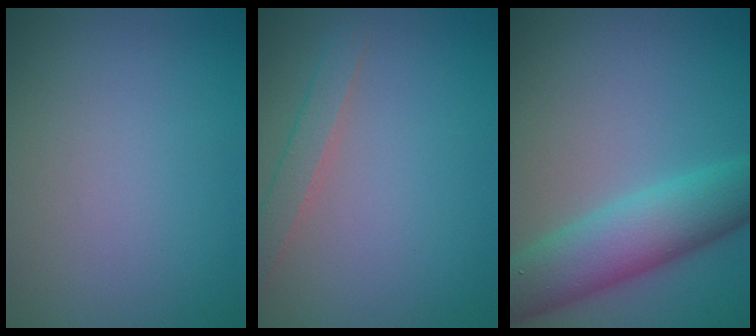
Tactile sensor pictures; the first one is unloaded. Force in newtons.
{"total": 1.9, "press": 1.9, "slide": 0.1}
{"total": 7.1, "press": 7.1, "slide": 0.3}